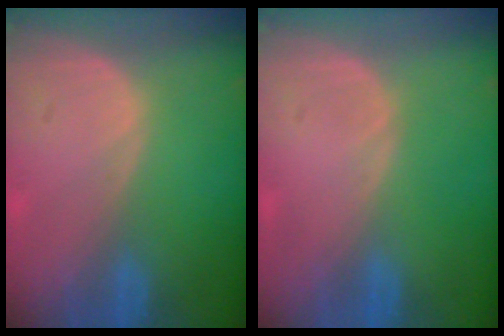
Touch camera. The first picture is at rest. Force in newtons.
{"total": 0.0}